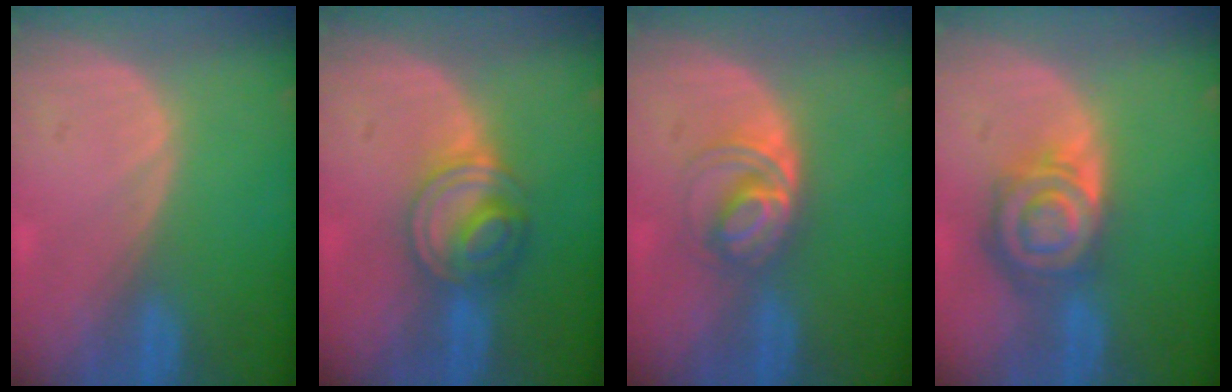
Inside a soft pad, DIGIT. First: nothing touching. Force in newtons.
{"total": 6.1, "press": 6.0, "slide": 0.9}
{"total": 5.3, "press": 5.1, "slide": 1.1}
{"total": 8.3, "press": 7.1, "slide": 4.2}